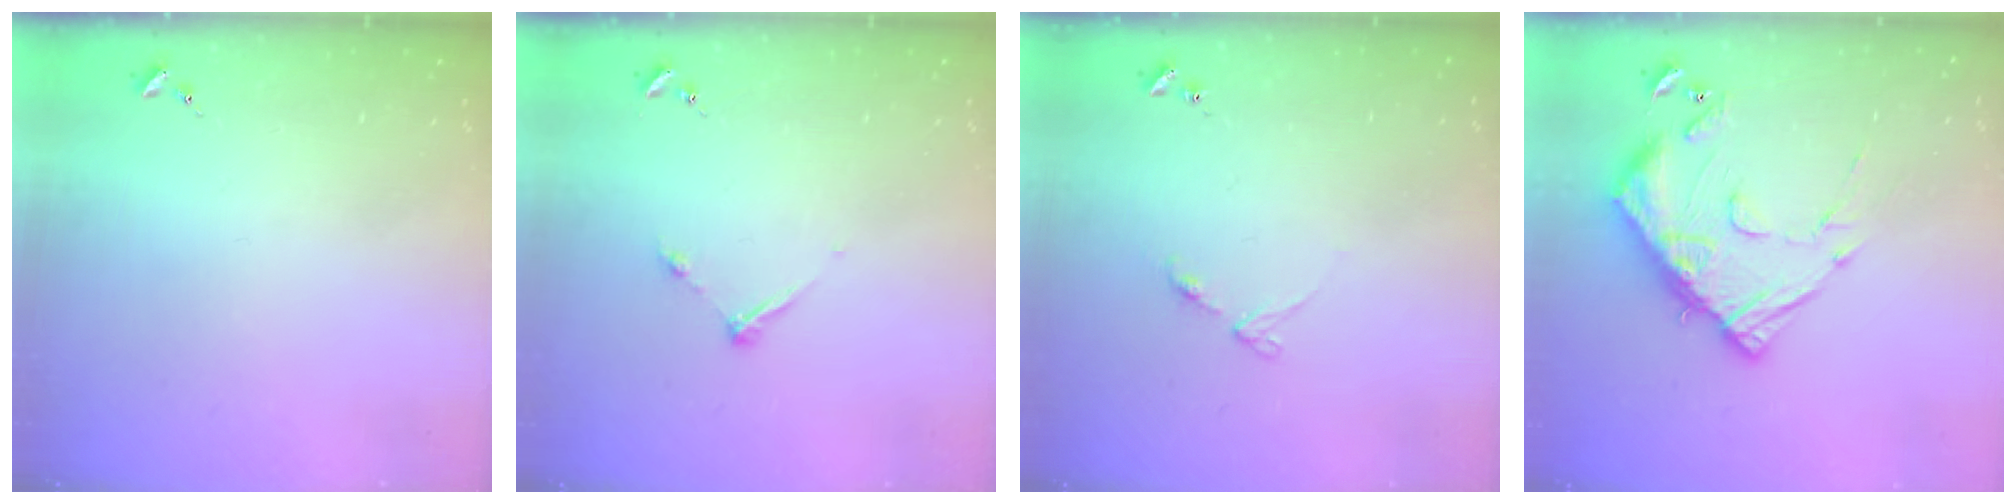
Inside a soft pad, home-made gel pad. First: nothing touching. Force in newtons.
{"total": 5.6, "press": 5.6, "slide": 0.6}
{"total": 5.9, "press": 5.9, "slide": 0.7}
{"total": 16.6, "press": 16.6, "slide": 1.4}